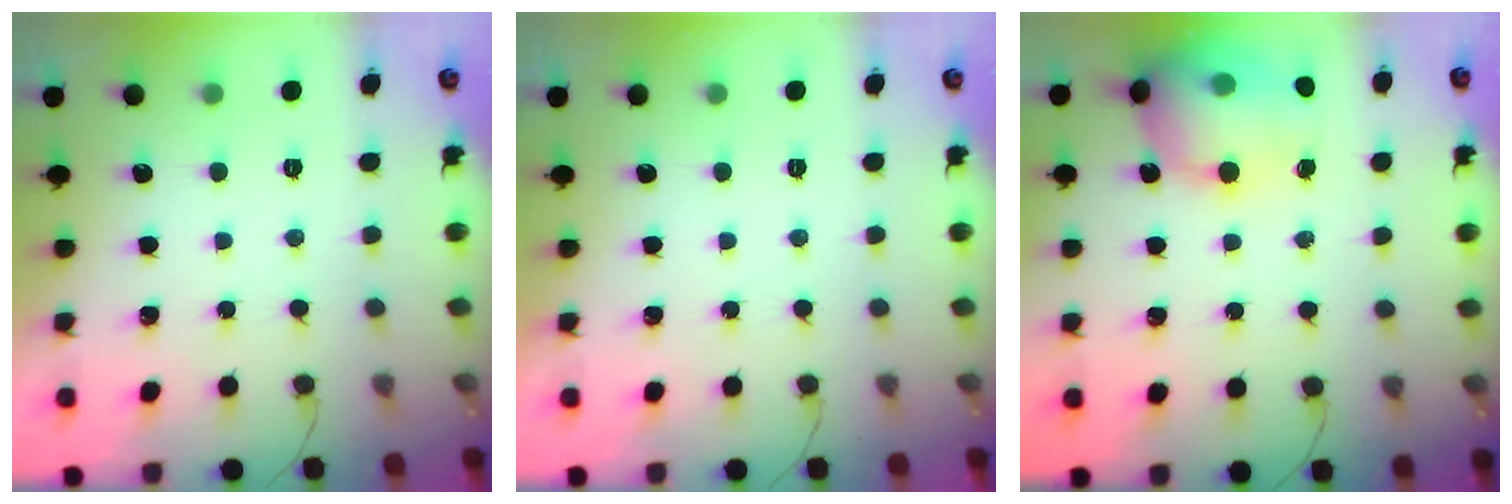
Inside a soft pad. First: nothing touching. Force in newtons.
{"total": 0.0}
{"total": 19.6, "press": 19.4, "slide": 3.3}